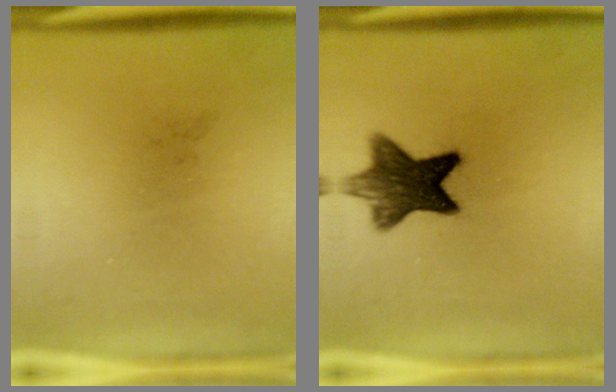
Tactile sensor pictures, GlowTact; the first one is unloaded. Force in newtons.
{"total": 10.2}